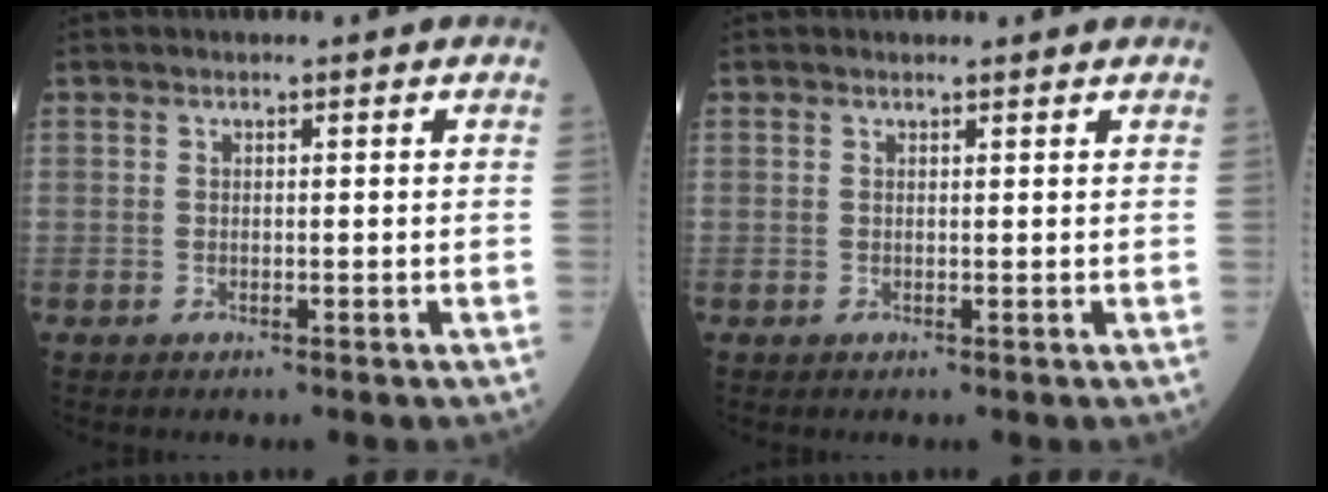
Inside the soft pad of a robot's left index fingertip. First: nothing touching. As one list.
[{"total": 1.3, "force": [1.3, 0.1, 0.1], "torque": [-0.013, 0.002, 0.016]}]